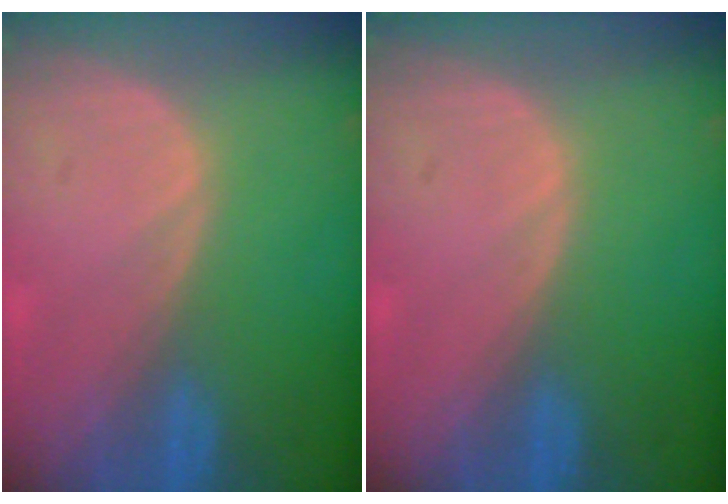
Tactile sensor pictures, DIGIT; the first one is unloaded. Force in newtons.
{"total": 0.0}